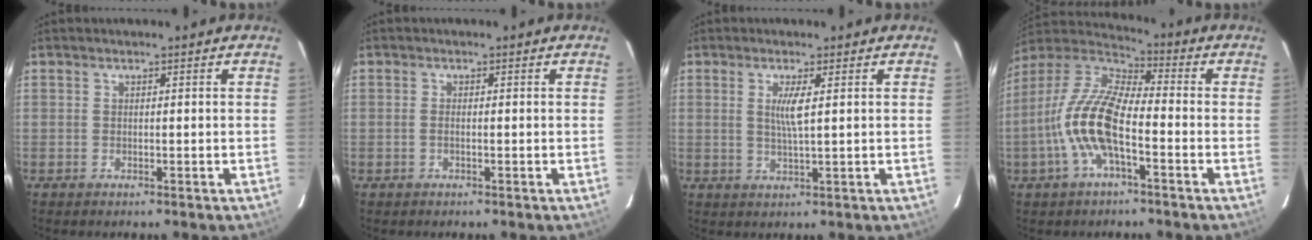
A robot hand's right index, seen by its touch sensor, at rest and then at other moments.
{"total": 0.8, "force": [-0.3, 0.3, 0.7], "torque": [-0.017, 0.001, -0.007]}
{"total": 3.4, "force": [0.9, -0.1, 3.3], "torque": [-0.064, -0.006, 0.016]}
{"total": 14.0, "force": [-4.6, 5.0, 12.2], "torque": [-0.255, 0.003, -0.095]}